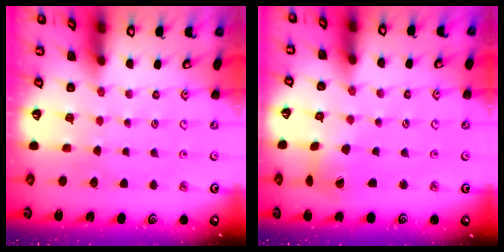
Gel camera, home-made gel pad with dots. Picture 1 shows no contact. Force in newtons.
{"total": 2.7, "press": 2.7, "slide": 0.4}